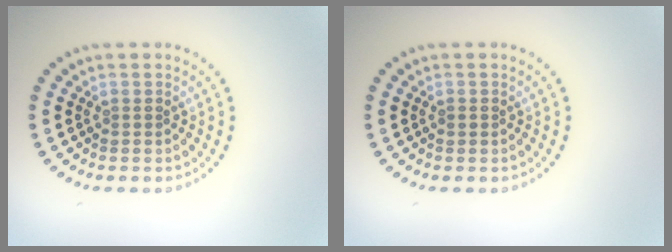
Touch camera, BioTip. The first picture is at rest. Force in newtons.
{"total": 0.6, "press": 0.6, "slide": 0.2}